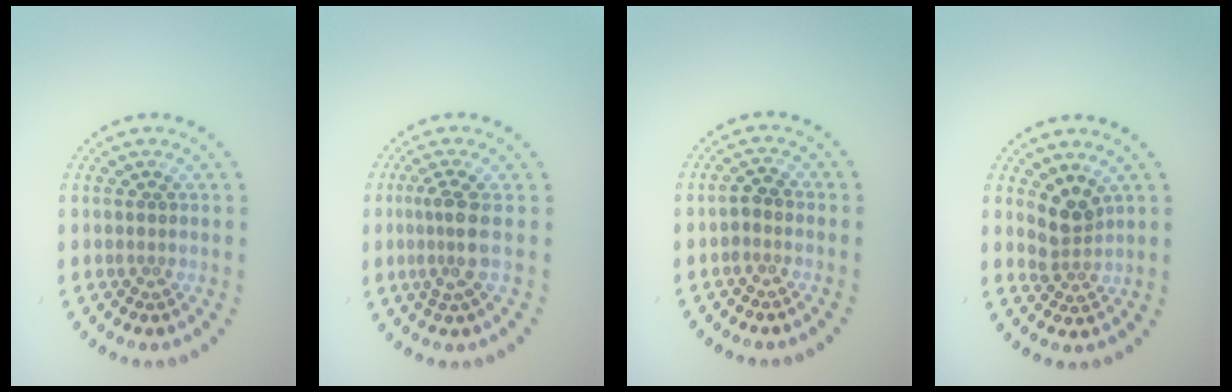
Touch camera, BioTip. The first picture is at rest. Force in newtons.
{"total": 2.6, "press": 2.0, "slide": 1.8}
{"total": 1.1, "press": 1.0, "slide": 0.6}
{"total": 2.4, "press": 1.8, "slide": 1.6}